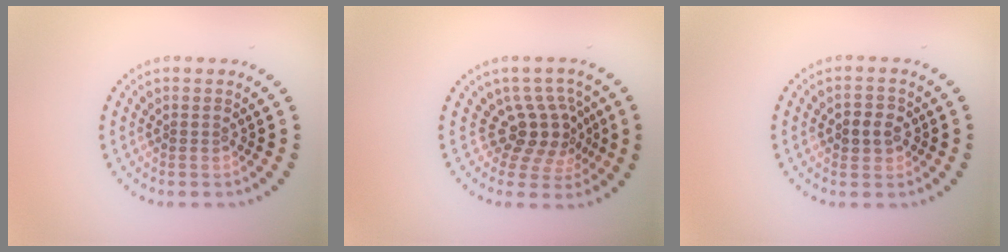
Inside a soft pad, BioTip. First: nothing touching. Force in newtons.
{"total": 3.6, "press": 2.7, "slide": 2.4}
{"total": 2.5, "press": 2.4, "slide": 0.3}